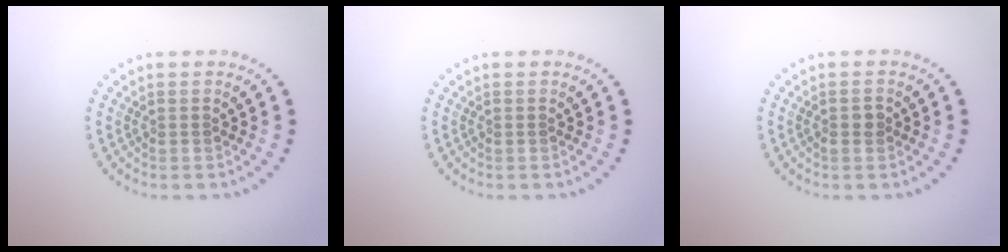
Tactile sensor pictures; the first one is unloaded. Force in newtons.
{"total": 0.0}
{"total": 1.1, "press": 1.0, "slide": 0.3}